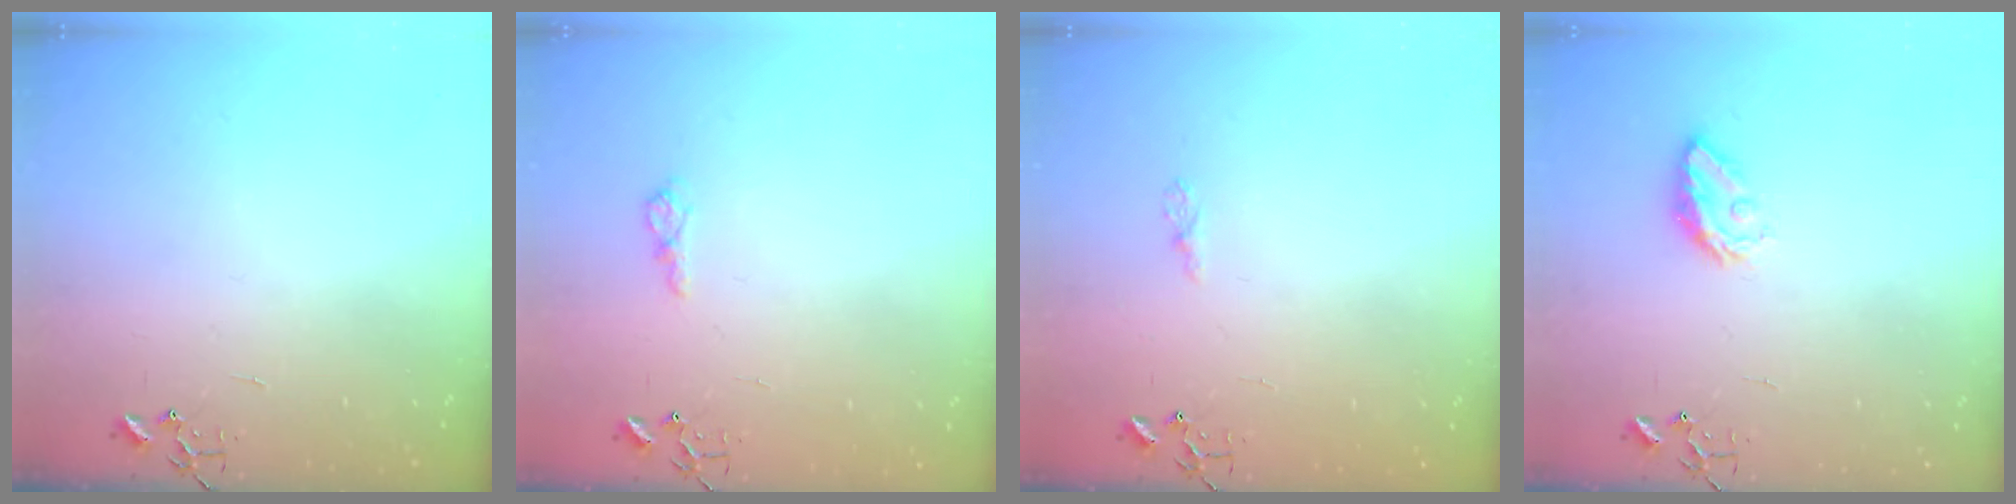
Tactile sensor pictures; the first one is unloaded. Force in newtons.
{"total": 6.5, "press": 6.5, "slide": 0.7}
{"total": 3.9, "press": 3.9, "slide": 0.5}
{"total": 7.3, "press": 7.3, "slide": 0.5}